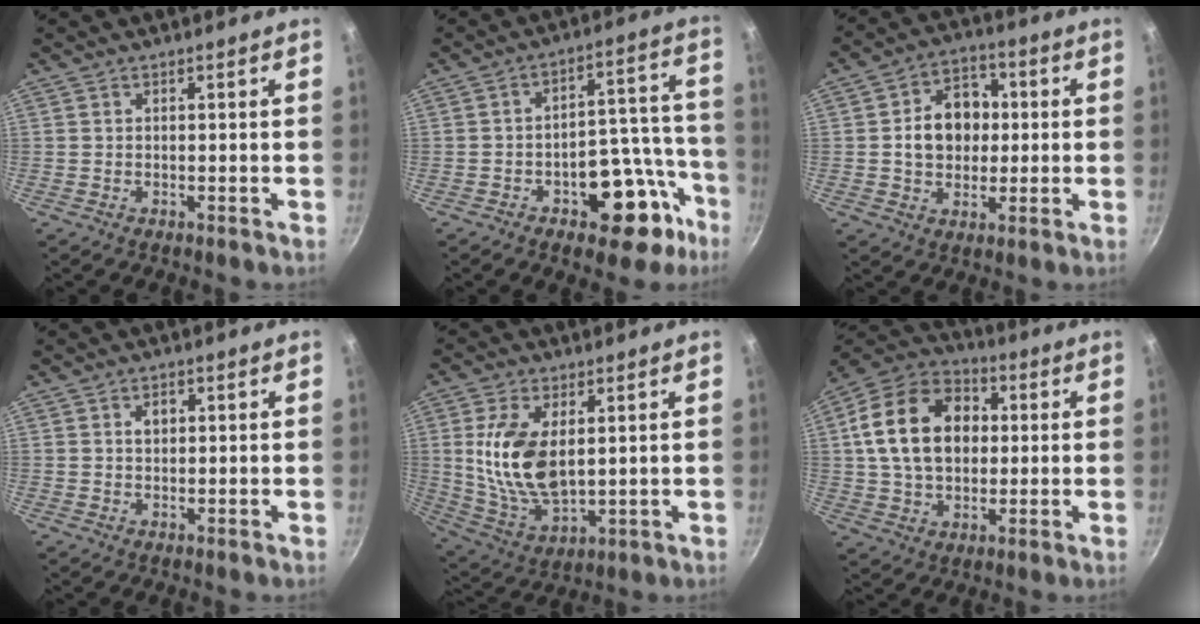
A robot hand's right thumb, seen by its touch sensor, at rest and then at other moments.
{"total": 16.4, "force": [-7.9, 9.4, 10.9], "torque": [-0.069, 0.070, -0.100]}
{"total": 11.2, "force": [0.6, 8.8, 6.8], "torque": [-0.072, 0.017, 0.002]}
{"total": 1.8, "force": [0.5, 1.3, 1.2], "torque": [-0.010, 0.003, 0.007]}
{"total": 14.5, "force": [2.4, 7.9, 11.8], "torque": [-0.222, -0.020, 0.057]}
{"total": 19.6, "force": [2.8, 14.2, 13.3], "torque": [-0.204, 0.026, 0.037]}